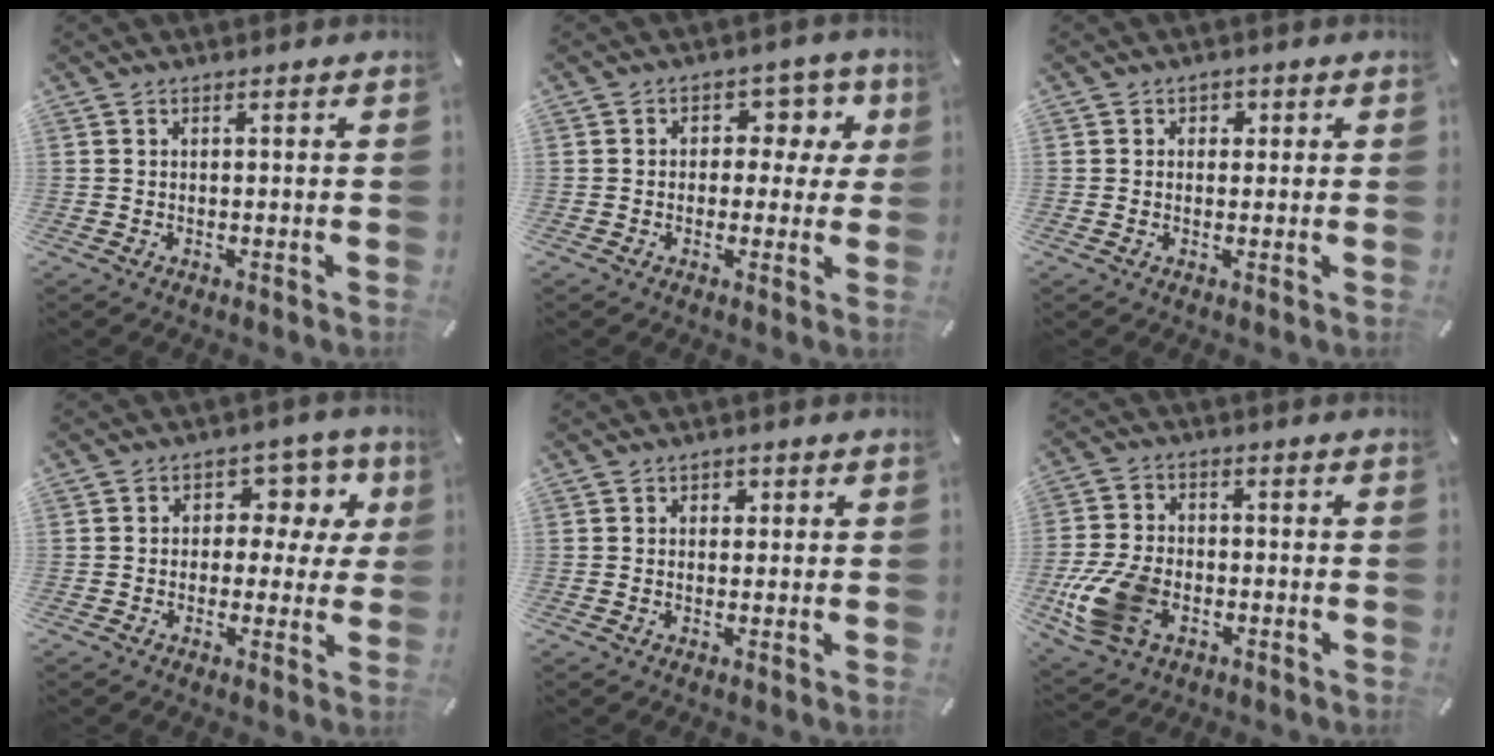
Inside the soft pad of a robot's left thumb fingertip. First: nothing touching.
{"total": 7.3, "force": [1.4, 5.9, 4.1], "torque": [-0.044, -0.002, 0.016]}
{"total": 2.0, "force": [-0.2, 1.8, 0.9], "torque": [-0.001, 0.000, -0.010]}
{"total": 8.7, "force": [1.8, 6.7, 5.2], "torque": [-0.062, -0.006, 0.027]}
{"total": 1.6, "force": [0.0, 1.5, 0.7], "torque": [0.001, 0.000, -0.007]}
{"total": 13.0, "force": [-4.3, 8.8, 8.5], "torque": [-0.185, 0.012, -0.073]}